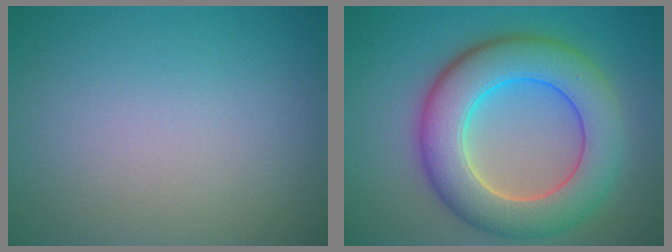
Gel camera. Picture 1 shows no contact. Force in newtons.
{"total": 9.4, "press": 9.4, "slide": 0.5}